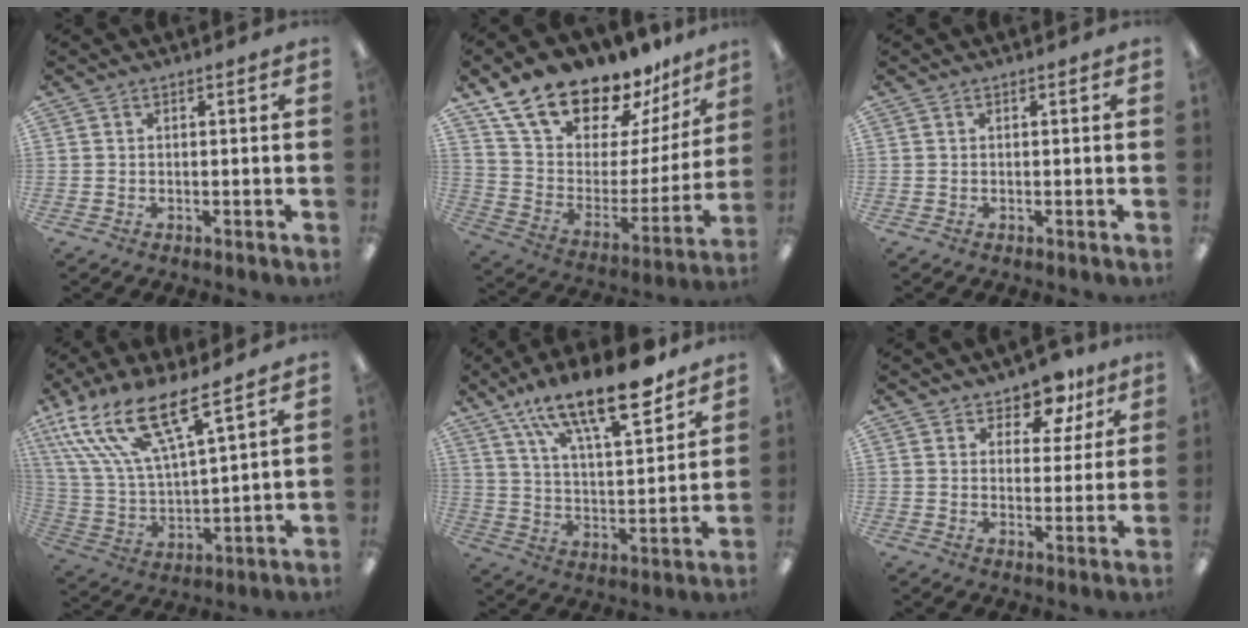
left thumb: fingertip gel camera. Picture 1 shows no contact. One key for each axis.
{"total": 19.4, "fx": 16.6, "fy": 7.8, "fz": 6.2, "tx": -0.117, "ty": -0.125, "tz": 0.299}
{"total": 0.0}
{"total": 18.7, "fx": 12.5, "fy": 5.7, "fz": 12.7, "tx": -0.272, "ty": -0.073, "tz": 0.218}
{"total": 19.5, "fx": 14.1, "fy": 6.1, "fz": 11.9, "tx": -0.195, "ty": -0.081, "tz": 0.237}
{"total": 9.0, "fx": 6.8, "fy": 4.8, "fz": 3.5, "tx": -0.047, "ty": -0.039, "tz": 0.120}